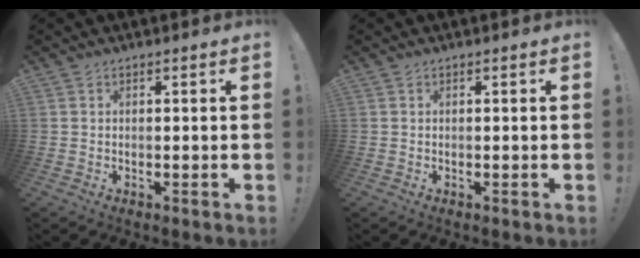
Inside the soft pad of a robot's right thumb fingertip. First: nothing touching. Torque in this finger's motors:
{"motor_torque": [0.00, 0.00, -0.11, 0.12, 0.00]}